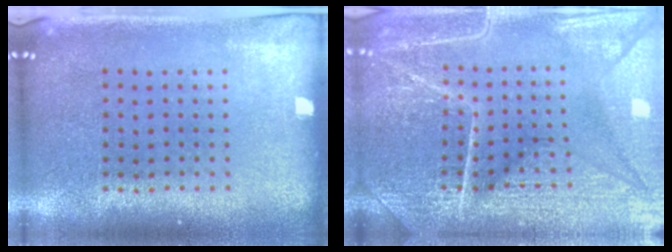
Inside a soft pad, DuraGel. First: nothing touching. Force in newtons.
{"total": 7.3, "press": 7.2, "slide": 0.9}